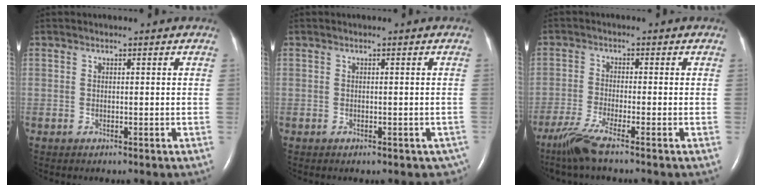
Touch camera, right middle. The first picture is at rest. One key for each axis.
{"total": 3.4, "fx": -2.4, "fy": 1.8, "fz": 1.6, "tx": -0.002, "ty": 0.001, "tz": -0.025}
{"total": 6.0, "fx": -4.5, "fy": -0.4, "fz": 3.9, "tx": -0.086, "ty": -0.023, "tz": -0.092}